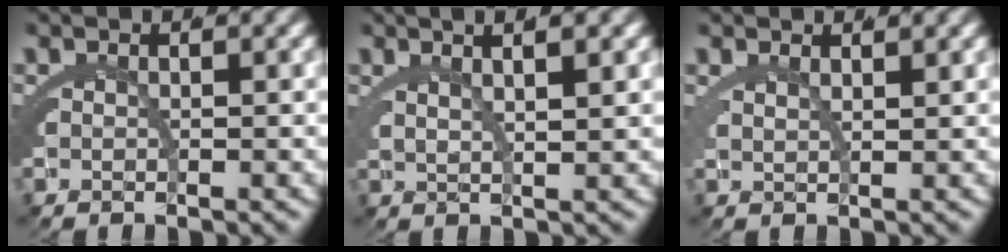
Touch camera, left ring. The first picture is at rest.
{"total": 4.5, "force": [3.1, 0.7, 3.2], "torque": [-0.038, 0.014, 0.049]}
{"total": 1.7, "force": [1.5, -0.6, 0.5], "torque": [-0.007, -0.006, 0.035]}